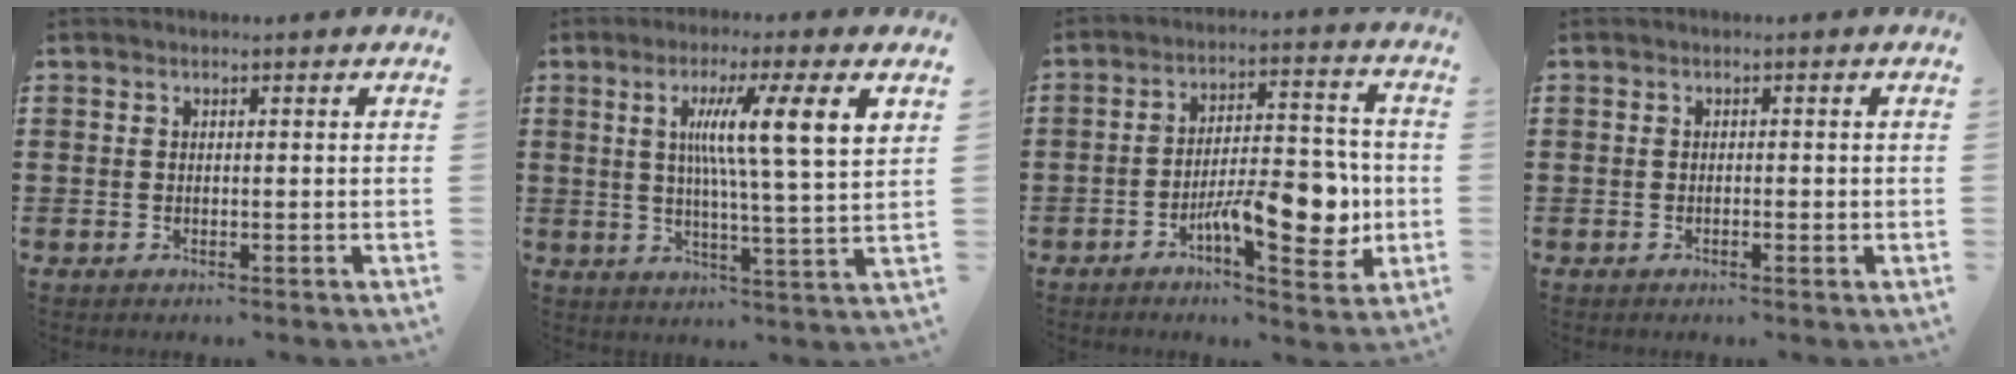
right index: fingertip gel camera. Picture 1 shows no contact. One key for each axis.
{"total": 9.8, "fx": 3.4, "fy": 0.4, "fz": 9.2, "tx": -0.176, "ty": -0.004, "tz": 0.050}
{"total": 12.1, "fx": -3.5, "fy": 4.7, "fz": 10.6, "tx": -0.153, "ty": 0.001, "tz": -0.056}
{"total": 0.7, "fx": -0.3, "fy": 0.2, "fz": 0.6, "tx": -0.011, "ty": -0.004, "tz": -0.004}